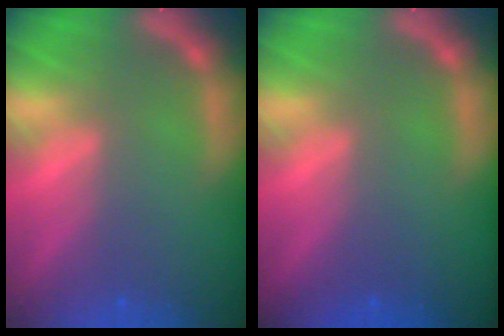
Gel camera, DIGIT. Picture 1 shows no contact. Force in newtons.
{"total": 0.0}